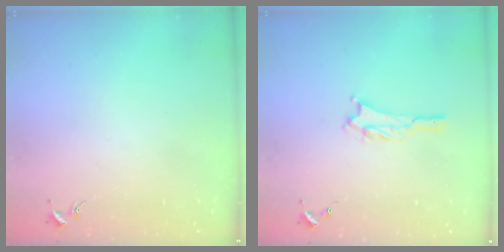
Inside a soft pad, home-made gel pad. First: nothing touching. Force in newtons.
{"total": 1.5, "press": 1.5, "slide": 0.3}